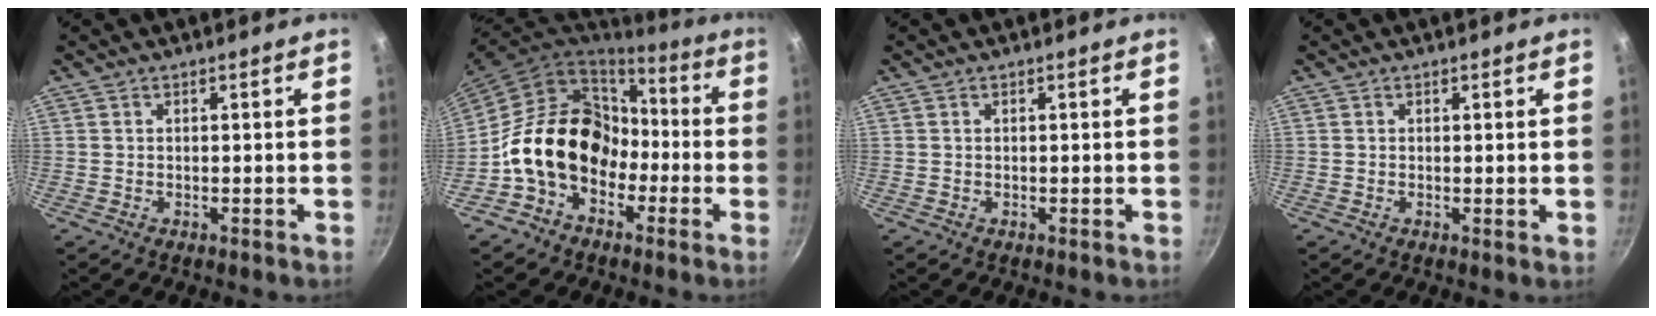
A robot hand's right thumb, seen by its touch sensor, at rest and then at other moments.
{"total": 17.8, "force": [-4.0, 13.7, 10.7], "torque": [-0.144, 0.066, -0.074]}
{"total": 0.0}
{"total": 0.6, "force": [0.1, 0.1, 0.6], "torque": [-0.009, -0.004, -0.001]}